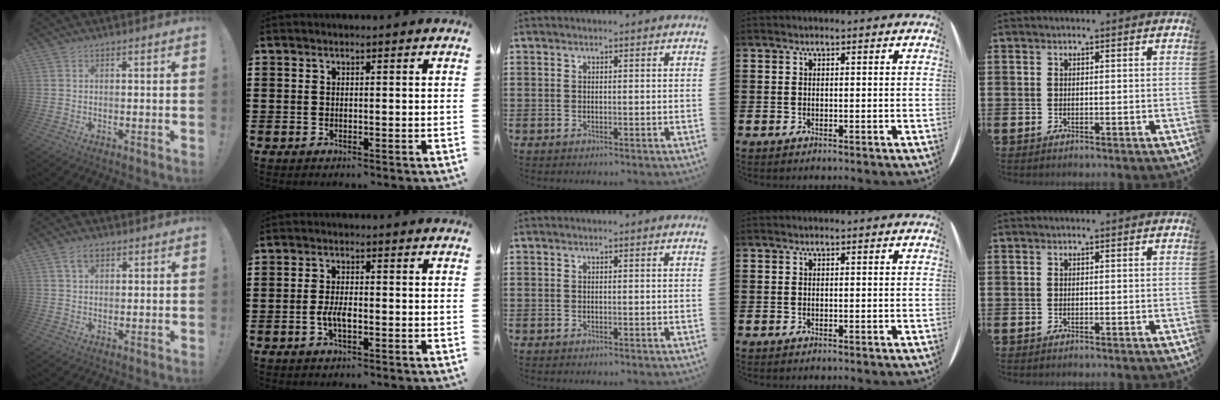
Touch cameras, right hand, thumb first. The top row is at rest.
{"thumb": {"total": 4.5, "force": [2.3, 2.7, 2.8], "torque": [-0.049, 0.001, 0.042]}, "index": {"total": 2.8, "force": [-1.0, 1.0, 2.4], "torque": [-0.059, -0.004, -0.023]}}